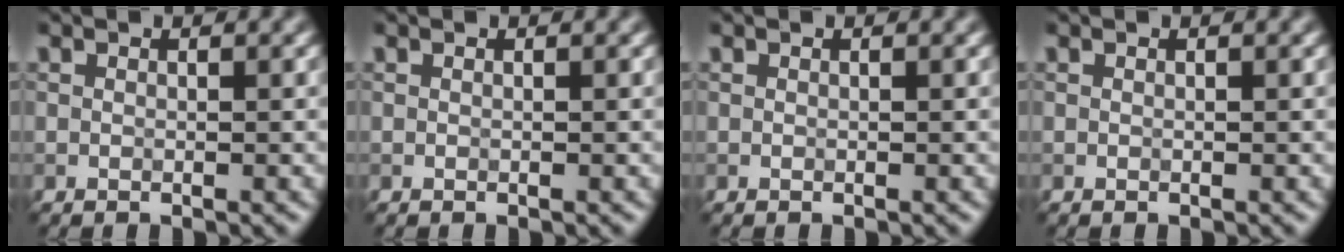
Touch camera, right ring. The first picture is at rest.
{"total": 0.0}
{"total": 0.0}
{"total": 0.0}